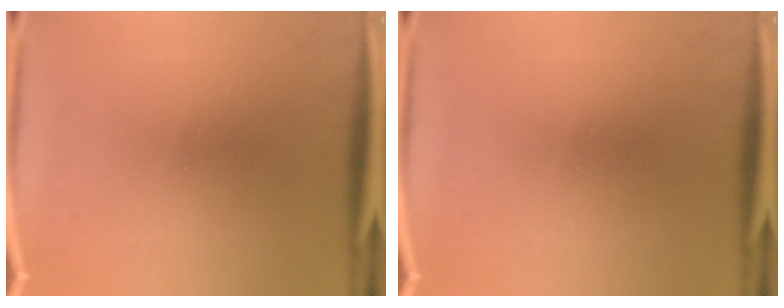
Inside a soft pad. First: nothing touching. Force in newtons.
{"total": 0.0}